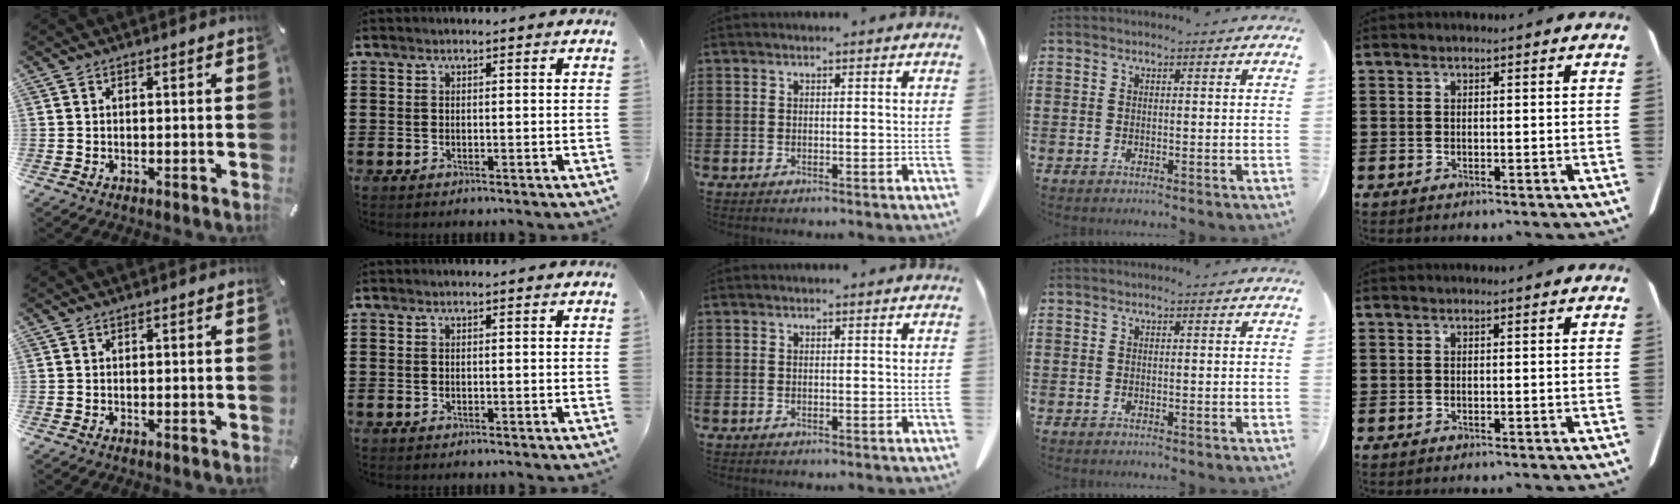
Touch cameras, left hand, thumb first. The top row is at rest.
{}